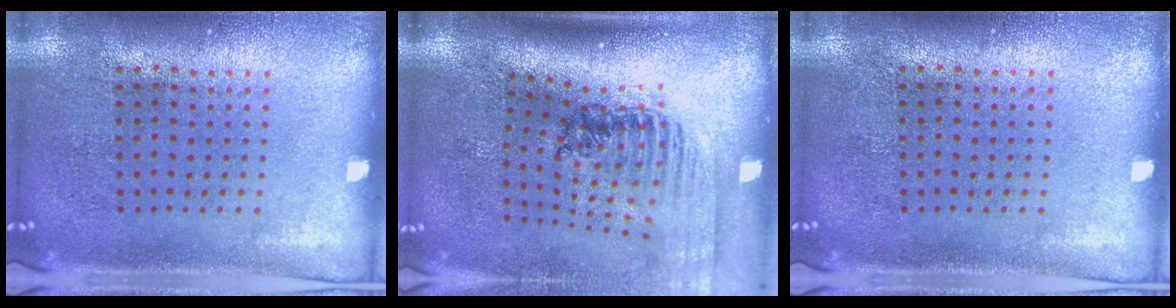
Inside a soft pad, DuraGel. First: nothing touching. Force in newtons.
{"total": 1.7, "press": 1.5, "slide": 0.7}
{"total": 0.0}